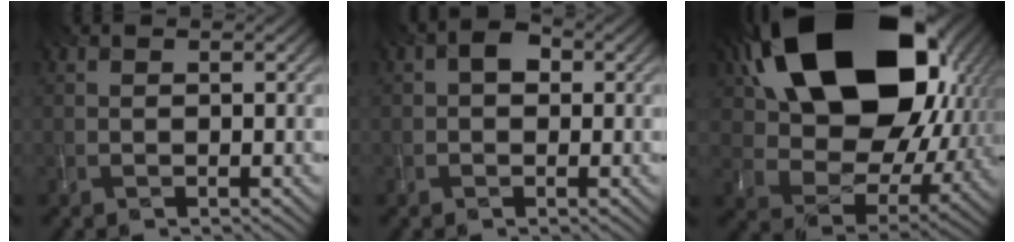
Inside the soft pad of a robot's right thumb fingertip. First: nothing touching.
{"total": 2.5, "force": [0.2, 1.7, 1.7], "torque": [-0.026, 0.010, -0.002]}
{"total": 21.5, "force": [7.9, 14.2, 14.1], "torque": [-0.312, -0.008, 0.178]}